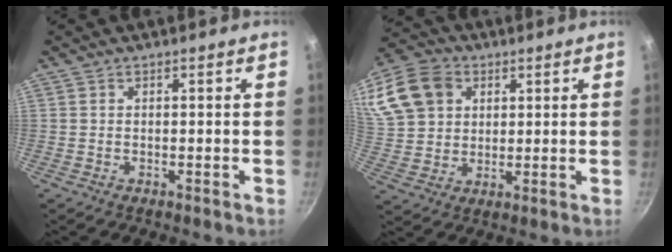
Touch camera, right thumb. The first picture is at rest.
{"total": 18.9, "force": [7.0, 14.7, 9.5], "torque": [-0.212, 0.020, 0.133]}